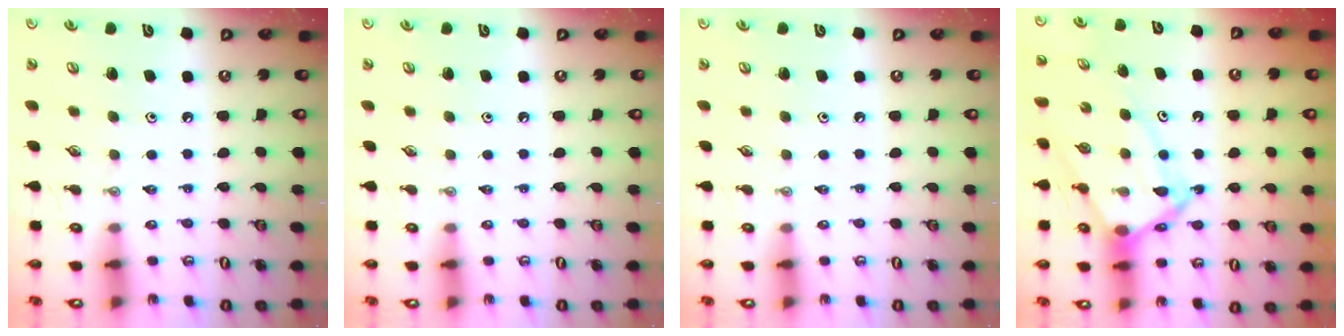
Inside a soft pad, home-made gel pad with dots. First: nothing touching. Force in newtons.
{"total": 0.0}
{"total": 0.0}
{"total": 10.6, "press": 10.5, "slide": 0.9}